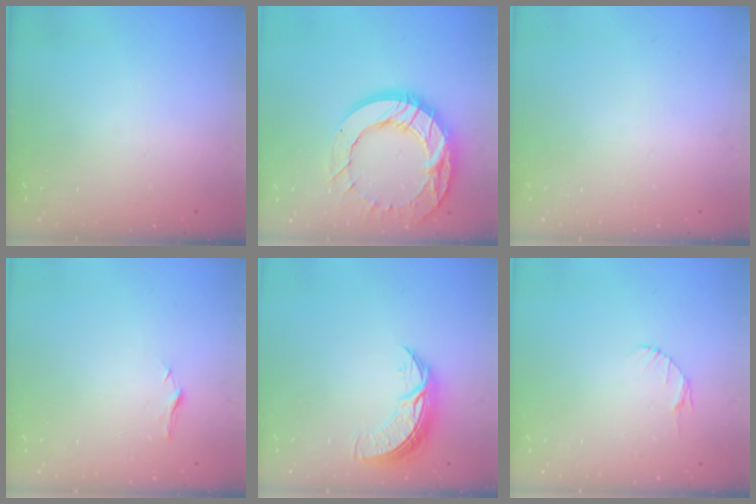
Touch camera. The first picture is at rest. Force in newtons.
{"total": 20.9, "press": 20.8, "slide": 1.9}
{"total": 0.0}
{"total": 5.0, "press": 5.0, "slide": 0.6}
{"total": 8.5, "press": 8.4, "slide": 0.6}
{"total": 4.0, "press": 4.0, "slide": 0.6}